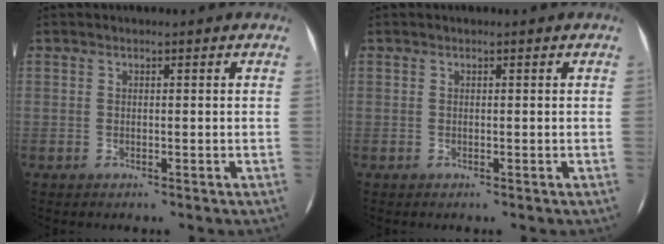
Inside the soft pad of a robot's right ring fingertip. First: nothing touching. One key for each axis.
{"total": 0.0}